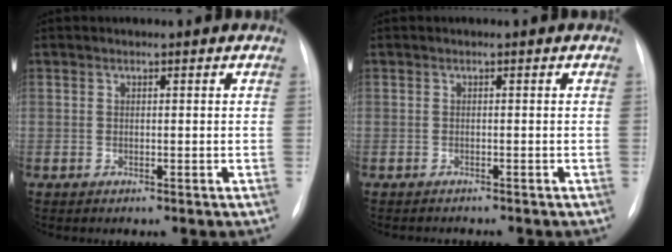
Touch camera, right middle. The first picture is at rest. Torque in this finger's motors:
{"motor_torque": [0.35, -0.62, -0.03, 0.01]}